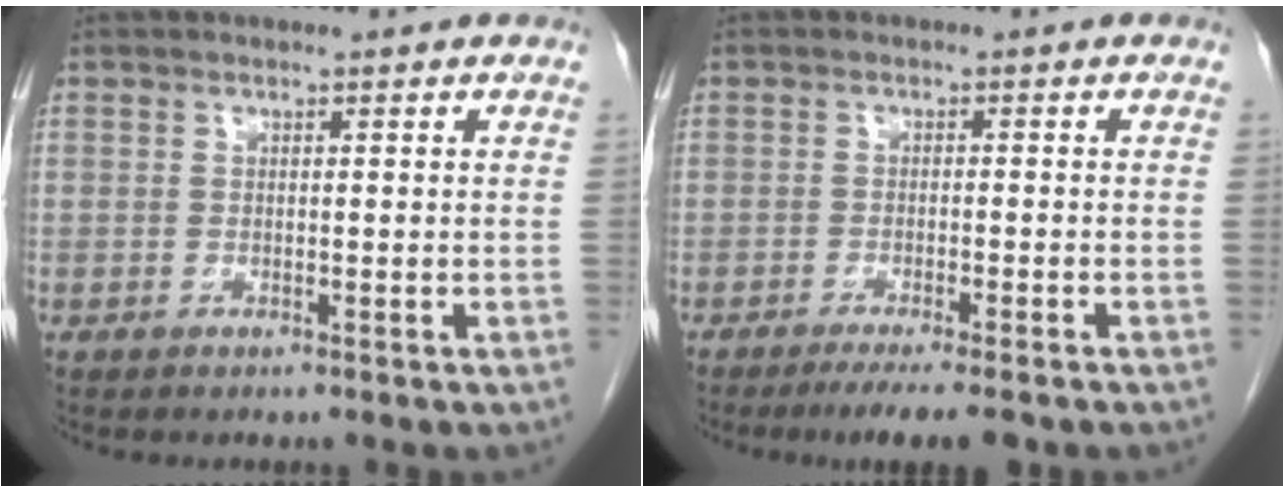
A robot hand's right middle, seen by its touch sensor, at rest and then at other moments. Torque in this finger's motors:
{"motor_torque": [0.45, -0.37, 0.07, 0.02]}